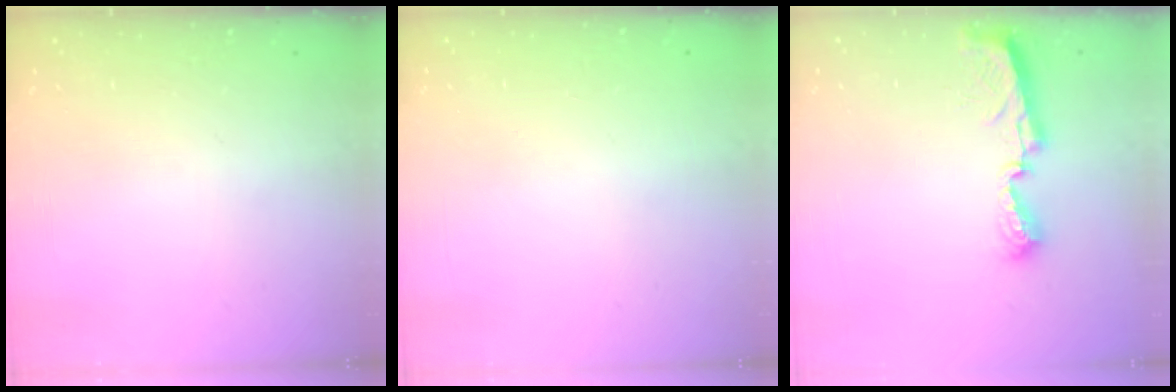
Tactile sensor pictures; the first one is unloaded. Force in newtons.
{"total": 0.9, "press": 0.9, "slide": 0.0}
{"total": 7.9, "press": 7.8, "slide": 0.4}